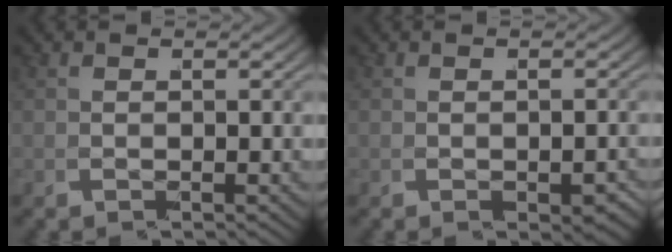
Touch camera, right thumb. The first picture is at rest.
{"total": 1.3, "force": [-0.9, 0.3, 0.9], "torque": [-0.017, -0.010, -0.007]}